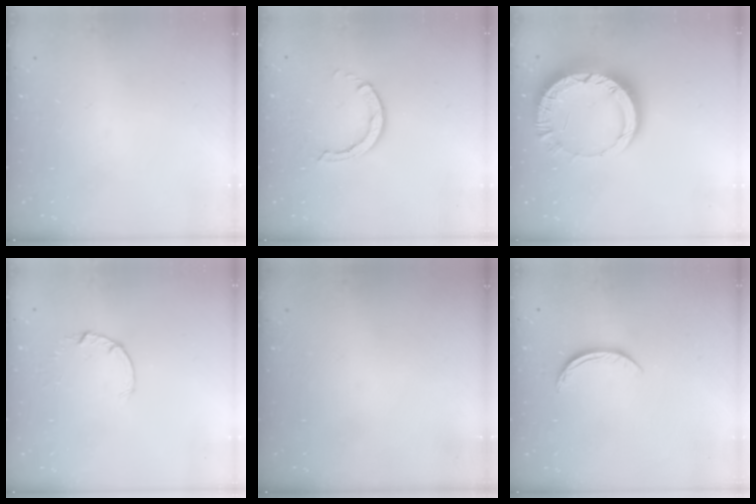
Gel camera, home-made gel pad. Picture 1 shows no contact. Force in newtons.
{"total": 2.8, "press": 2.8, "slide": 0.2}
{"total": 12.4, "press": 12.3, "slide": 1.2}
{"total": 2.6, "press": 2.6, "slide": 0.4}
{"total": 0.0}
{"total": 6.1, "press": 6.1, "slide": 0.5}